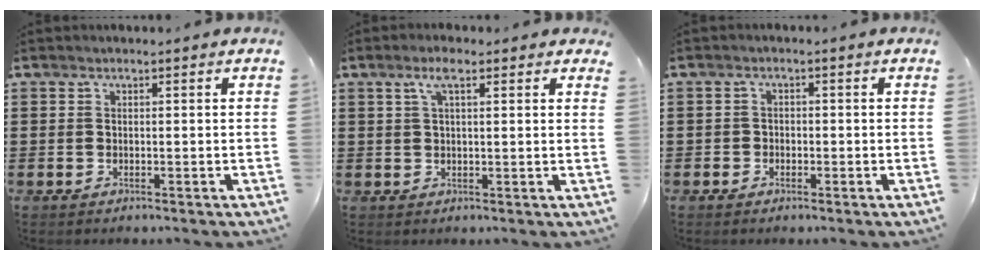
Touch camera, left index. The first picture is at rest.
{"total": 3.9, "force": [2.2, 0.8, 3.0], "torque": [-0.058, 0.000, 0.037]}
{"total": 1.2, "force": [-0.7, 0.9, 0.1], "torque": [-0.007, 0.002, -0.017]}